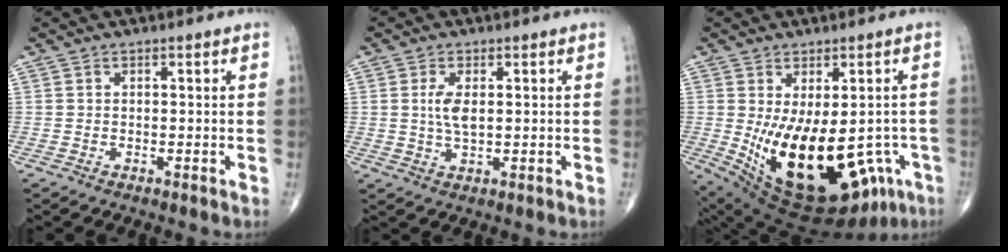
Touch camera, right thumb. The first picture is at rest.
{"total": 4.4, "force": [0.7, 2.0, 3.9], "torque": [-0.080, -0.006, 0.016]}
{"total": 22.4, "force": [-6.4, 11.4, 18.2], "torque": [-0.263, -0.019, -0.063]}